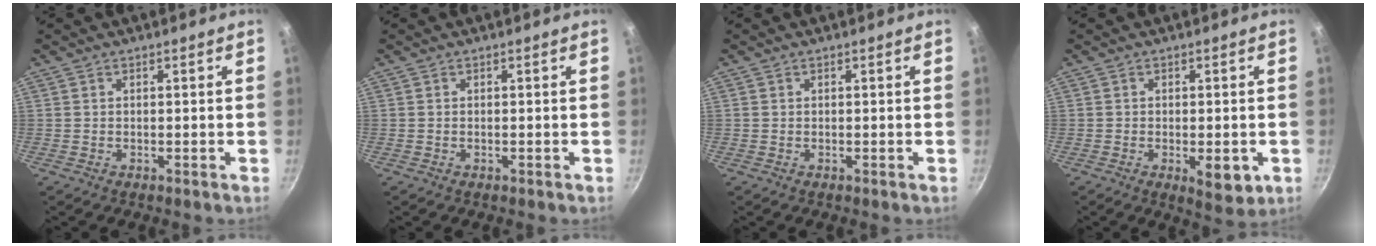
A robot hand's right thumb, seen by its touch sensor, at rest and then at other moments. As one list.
[{"total": 0.0}, {"total": 0.0}, {"total": 6.1, "force": [-1.6, 2.8, 5.2], "torque": [-0.055, -0.003, -0.016]}]